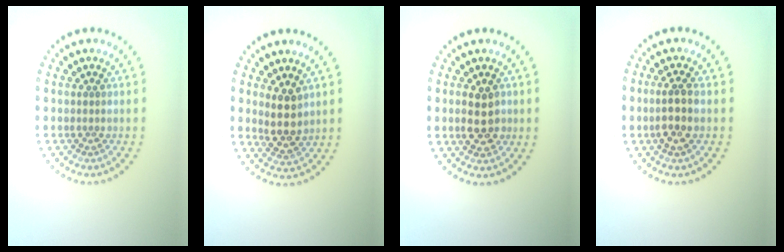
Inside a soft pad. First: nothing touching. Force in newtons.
{"total": 2.9, "press": 2.5, "slide": 1.4}
{"total": 3.0, "press": 3.0, "slide": 0.2}
{"total": 2.7, "press": 2.4, "slide": 1.1}